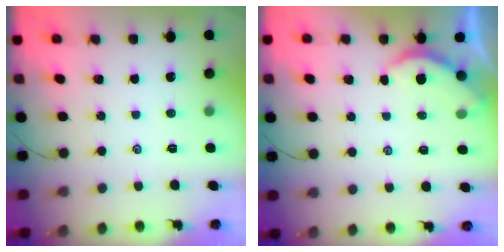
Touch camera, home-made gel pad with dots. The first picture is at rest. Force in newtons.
{"total": 2.5, "press": 2.5, "slide": 0.4}